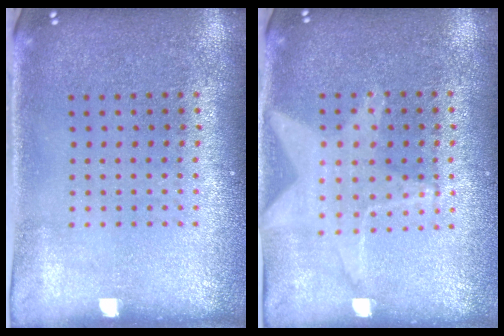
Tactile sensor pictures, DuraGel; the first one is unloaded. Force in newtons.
{"total": 1.1, "press": 1.1, "slide": 0.2}